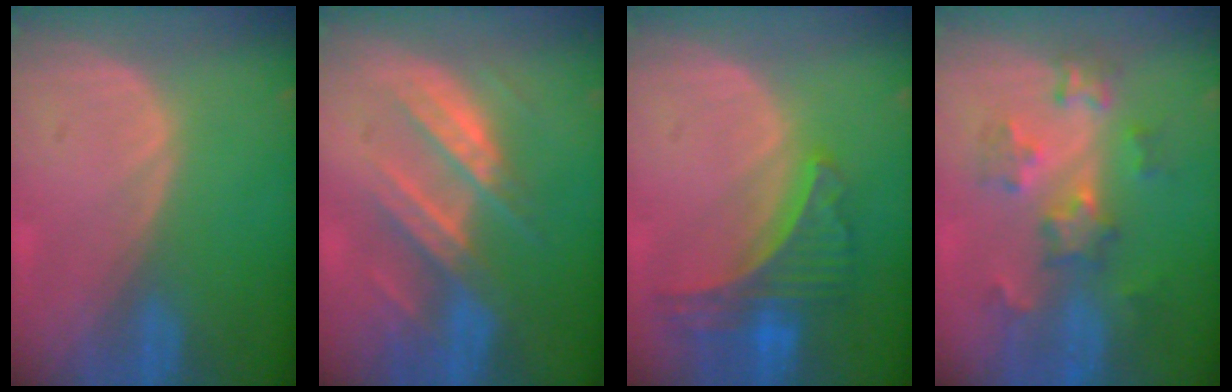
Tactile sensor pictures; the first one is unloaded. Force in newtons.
{"total": 8.8, "press": 7.8, "slide": 4.0}
{"total": 7.8, "press": 6.9, "slide": 3.6}
{"total": 6.7, "press": 6.7, "slide": 0.6}